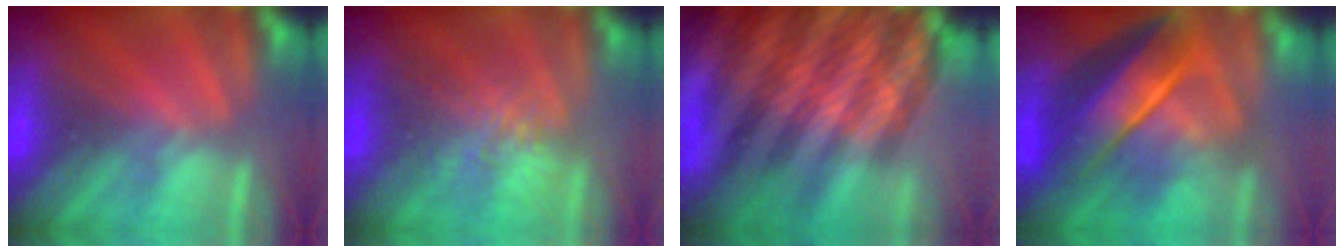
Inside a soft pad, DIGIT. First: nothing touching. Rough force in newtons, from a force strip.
{"total": 2.5}
{"total": 6.8}
{"total": 7.1}